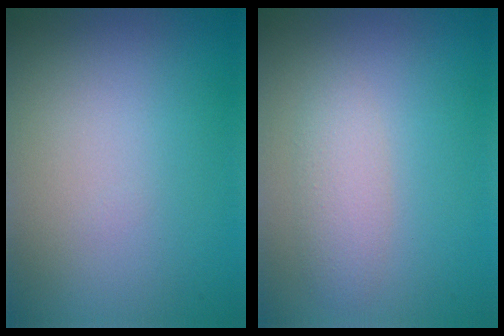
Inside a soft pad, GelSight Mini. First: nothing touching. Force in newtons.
{"total": 2.1, "press": 2.1, "slide": 0.1}